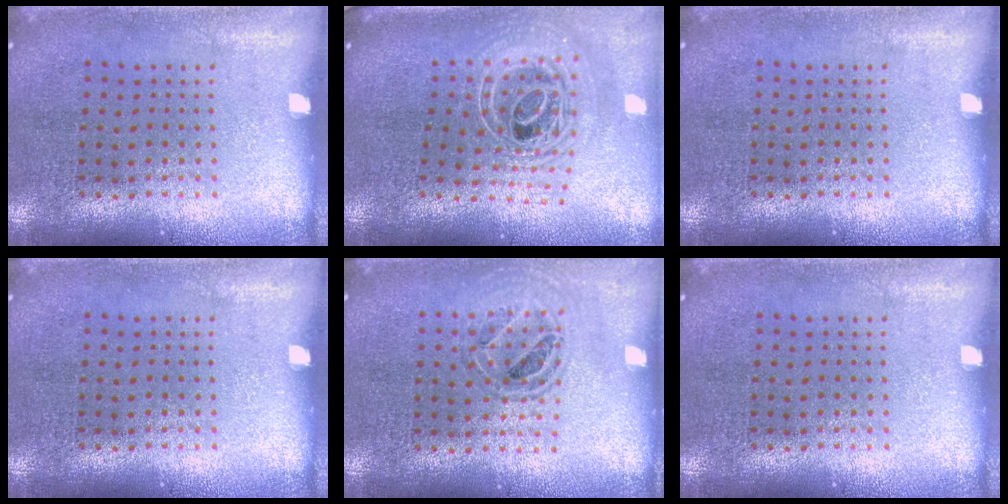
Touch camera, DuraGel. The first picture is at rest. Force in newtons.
{"total": 2.7, "press": 1.9, "slide": 1.9}
{"total": 0.0}
{"total": 0.0}
{"total": 0.8, "press": 0.7, "slide": 0.2}
{"total": 0.0}